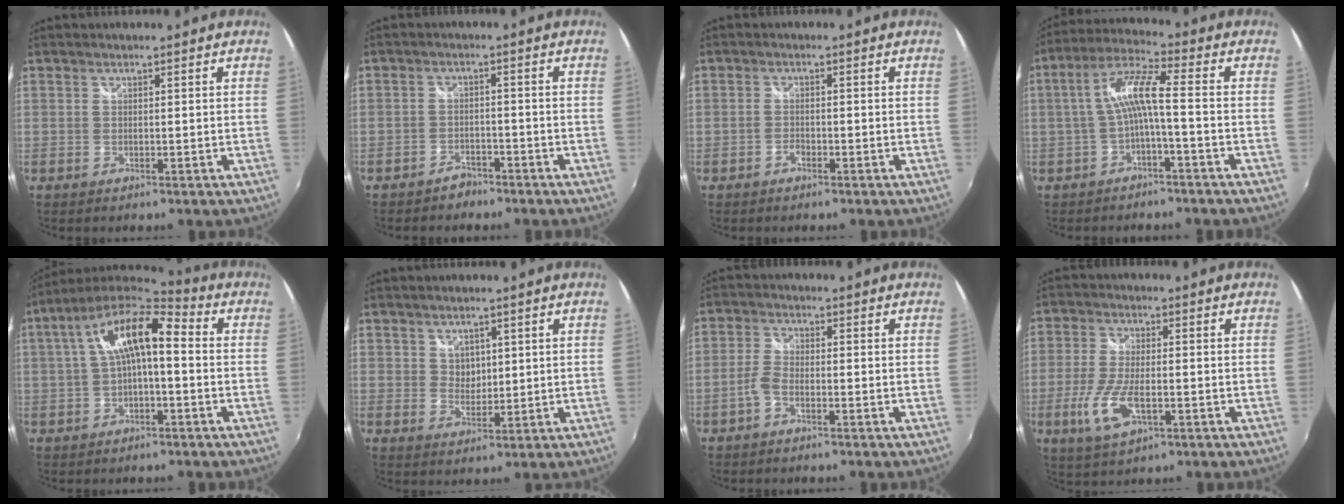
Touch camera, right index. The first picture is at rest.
{"total": 3.6, "force": [-3.1, 1.8, 0.3], "torque": [-0.018, 0.009, -0.050]}
{"total": 1.3, "force": [-1.0, 0.6, 0.6], "torque": [-0.014, 0.000, -0.019]}
{"total": 7.2, "force": [-1.8, 0.5, 7.0], "torque": [-0.161, 0.017, -0.029]}
{"total": 12.6, "force": [0.9, 4.4, 11.7], "torque": [-0.222, 0.030, 0.010]}
{"total": 2.6, "force": [1.3, 2.2, 0.6], "torque": [-0.004, 0.001, 0.024]}
{"total": 2.9, "force": [-1.7, 1.0, 2.1], "torque": [-0.056, 0.005, -0.037]}
{"total": 8.6, "force": [-2.9, 3.1, 7.5], "torque": [-0.166, -0.013, -0.056]}